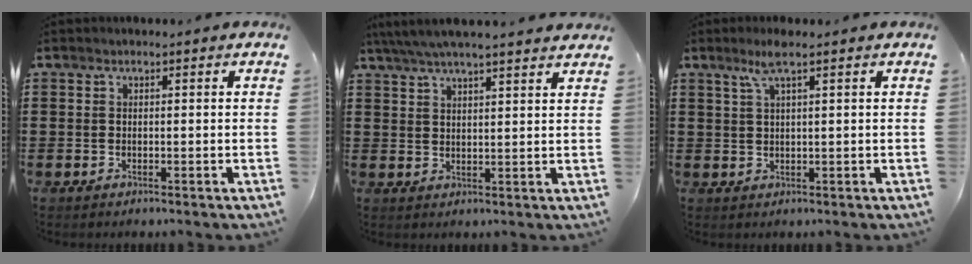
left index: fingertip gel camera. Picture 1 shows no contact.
{"total": 4.6, "force": [4.2, 0.0, 1.9], "torque": [-0.049, -0.012, 0.075]}
{"total": 3.3, "force": [1.8, 0.2, 2.8], "torque": [-0.059, 0.002, 0.032]}